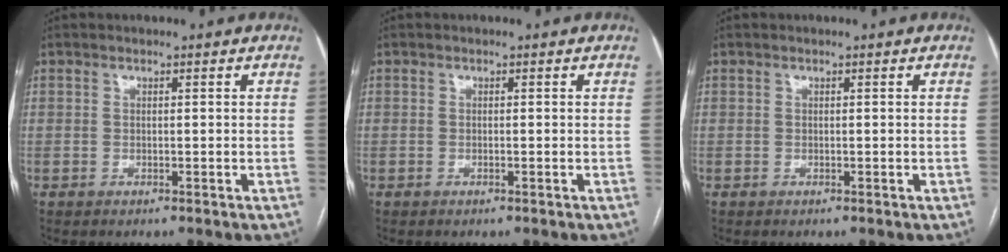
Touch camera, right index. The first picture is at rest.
{"total": 0.0}
{"total": 0.0}